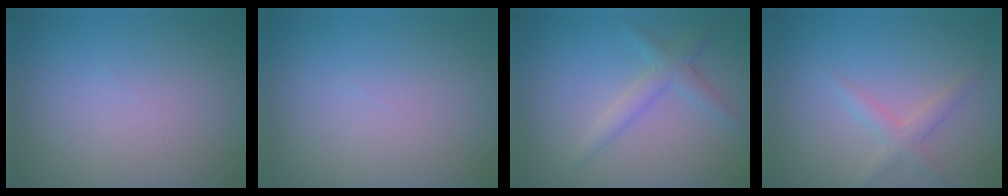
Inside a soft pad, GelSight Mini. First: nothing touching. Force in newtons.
{"total": 0.0}
{"total": 2.1, "press": 2.1, "slide": 0.1}
{"total": 1.8, "press": 1.8, "slide": 0.1}